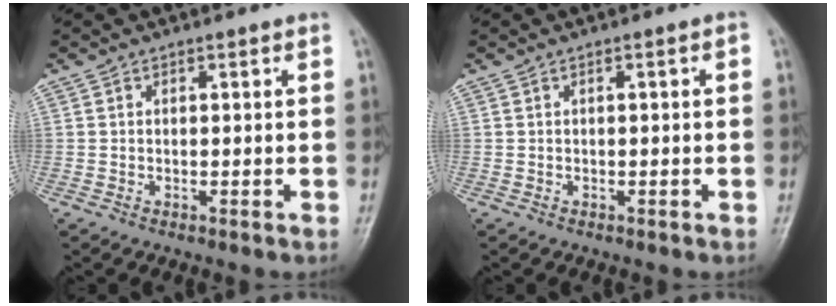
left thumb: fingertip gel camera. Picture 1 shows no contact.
{"total": 1.0, "force": [-0.1, 0.3, 0.9], "torque": [-0.013, 0.005, 0.000]}